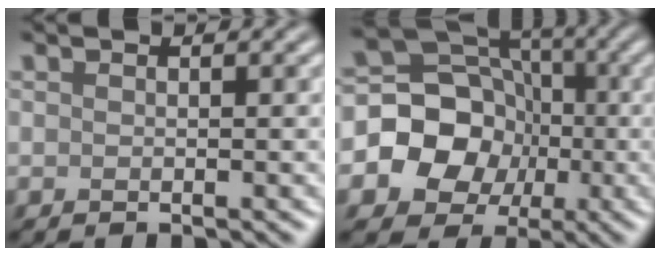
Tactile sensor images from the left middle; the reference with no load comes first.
{"total": 9.3, "force": [-1.4, 8.2, 4.3], "torque": [-0.060, 0.008, -0.051]}